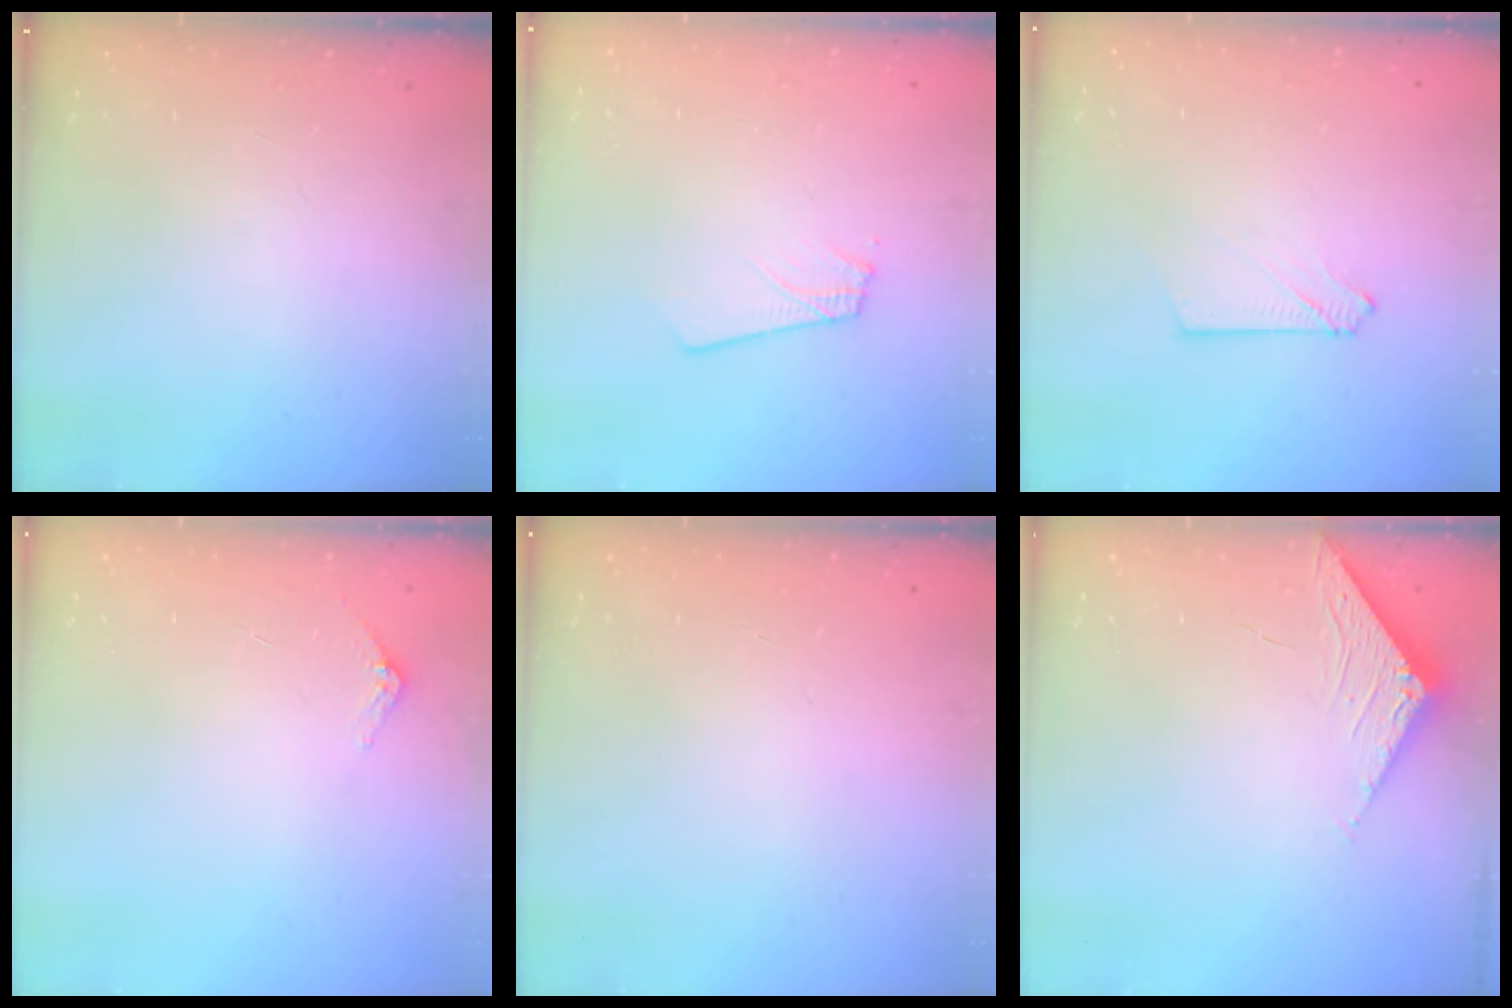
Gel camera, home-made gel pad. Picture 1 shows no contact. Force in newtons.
{"total": 1.8, "press": 1.8, "slide": 0.1}
{"total": 3.0, "press": 3.0, "slide": 0.4}
{"total": 2.9, "press": 2.9, "slide": 0.2}
{"total": 0.0}
{"total": 6.9, "press": 6.9, "slide": 0.5}